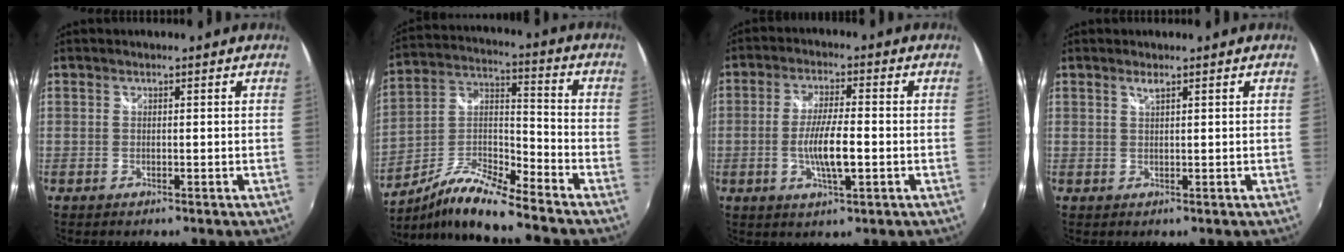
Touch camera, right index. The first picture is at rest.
{"total": 12.2, "force": [-10.1, 0.7, 6.7], "torque": [-0.142, 0.008, -0.202]}
{"total": 7.8, "force": [-1.7, 1.5, 7.4], "torque": [-0.142, -0.006, -0.031]}
{"total": 1.1, "force": [0.8, 0.0, 0.8], "torque": [-0.014, 0.002, 0.013]}